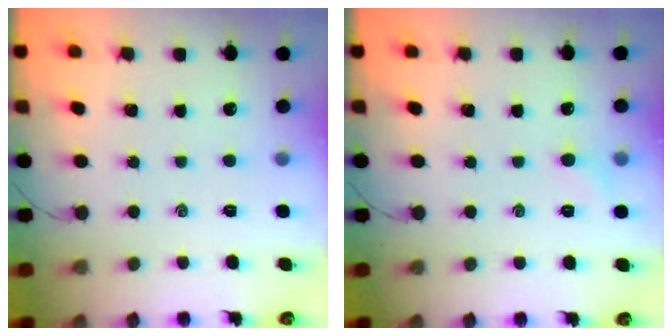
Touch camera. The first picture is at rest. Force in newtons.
{"total": 4.2, "press": 4.0, "slide": 1.2}